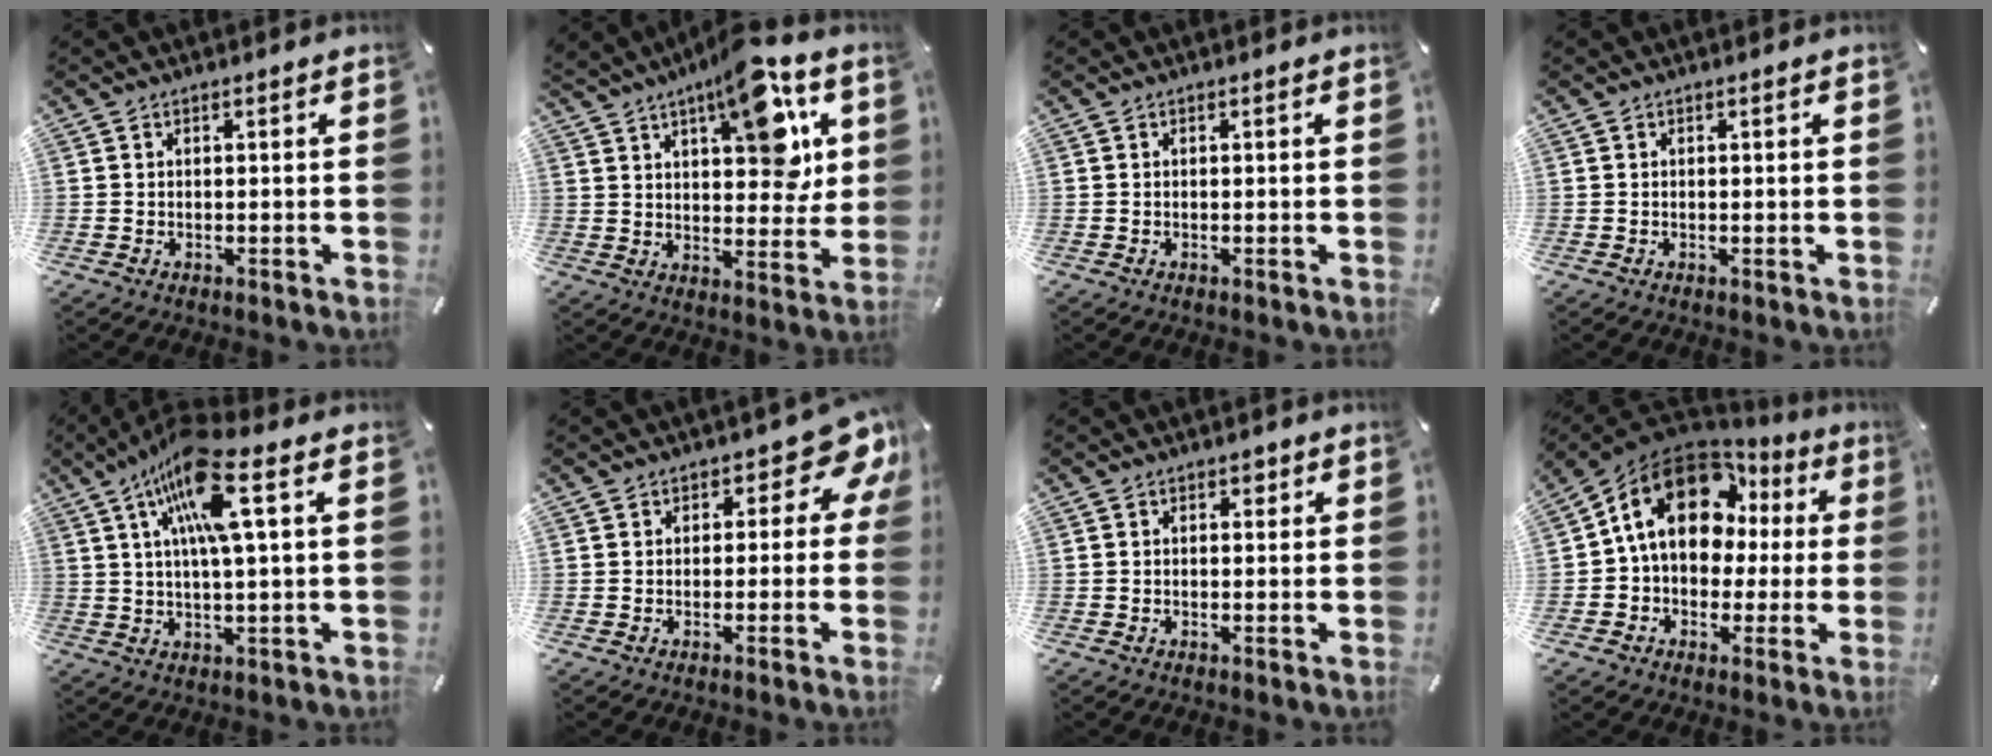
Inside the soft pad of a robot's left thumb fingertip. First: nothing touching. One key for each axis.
{"total": 15.5, "fx": 8.1, "fy": 7.0, "fz": 11.2, "tx": -0.143, "ty": -0.043, "tz": 0.136}
{"total": 0.0}
{"total": 0.6, "fx": 0.1, "fy": 0.1, "fz": 0.6, "tx": -0.010, "ty": 0.000, "tz": 0.001}
{"total": 14.2, "fx": 5.6, "fy": 3.4, "fz": 12.7, "tx": -0.233, "ty": -0.005, "tz": 0.092}
{"total": 7.9, "fx": 3.8, "fy": 4.5, "fz": 5.4, "tx": -0.054, "ty": -0.022, "tz": 0.060}
{"total": 1.2, "fx": 0.5, "fy": 1.0, "fz": 0.6, "tx": -0.006, "ty": 0.004, "tz": 0.006}
{"total": 16.4, "fx": 5.7, "fy": 12.2, "fz": 9.4, "tx": -0.162, "ty": -0.021, "tz": 0.103}